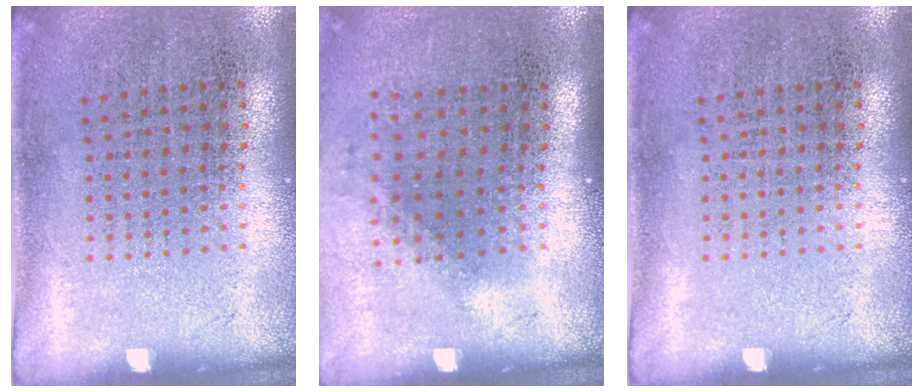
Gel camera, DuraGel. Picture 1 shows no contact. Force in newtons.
{"total": 1.2, "press": 0.9, "slide": 0.9}
{"total": 0.0}